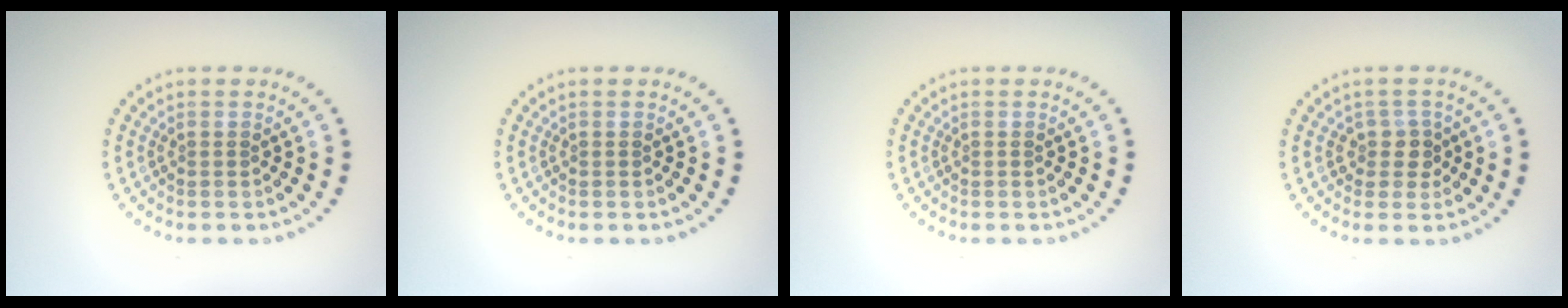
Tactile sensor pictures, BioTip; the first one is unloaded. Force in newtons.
{"total": 0.0}
{"total": 0.0}
{"total": 2.0, "press": 1.6, "slide": 1.2}